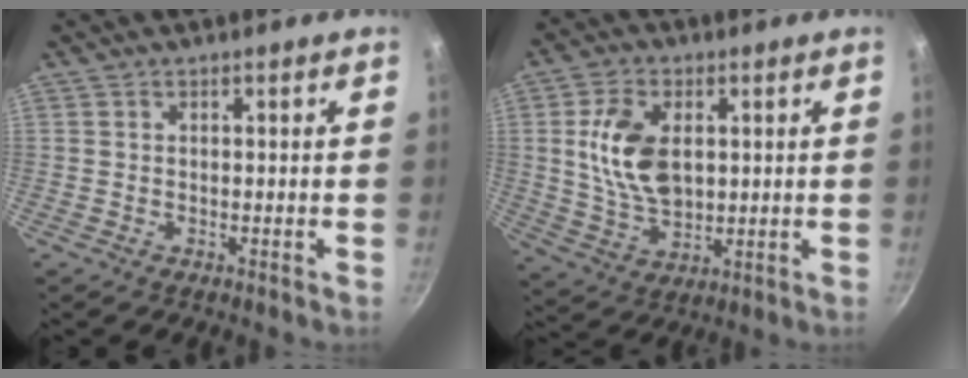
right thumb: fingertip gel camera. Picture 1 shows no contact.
{"total": 12.5, "force": [2.1, 7.8, 9.5], "torque": [-0.161, -0.012, 0.046]}